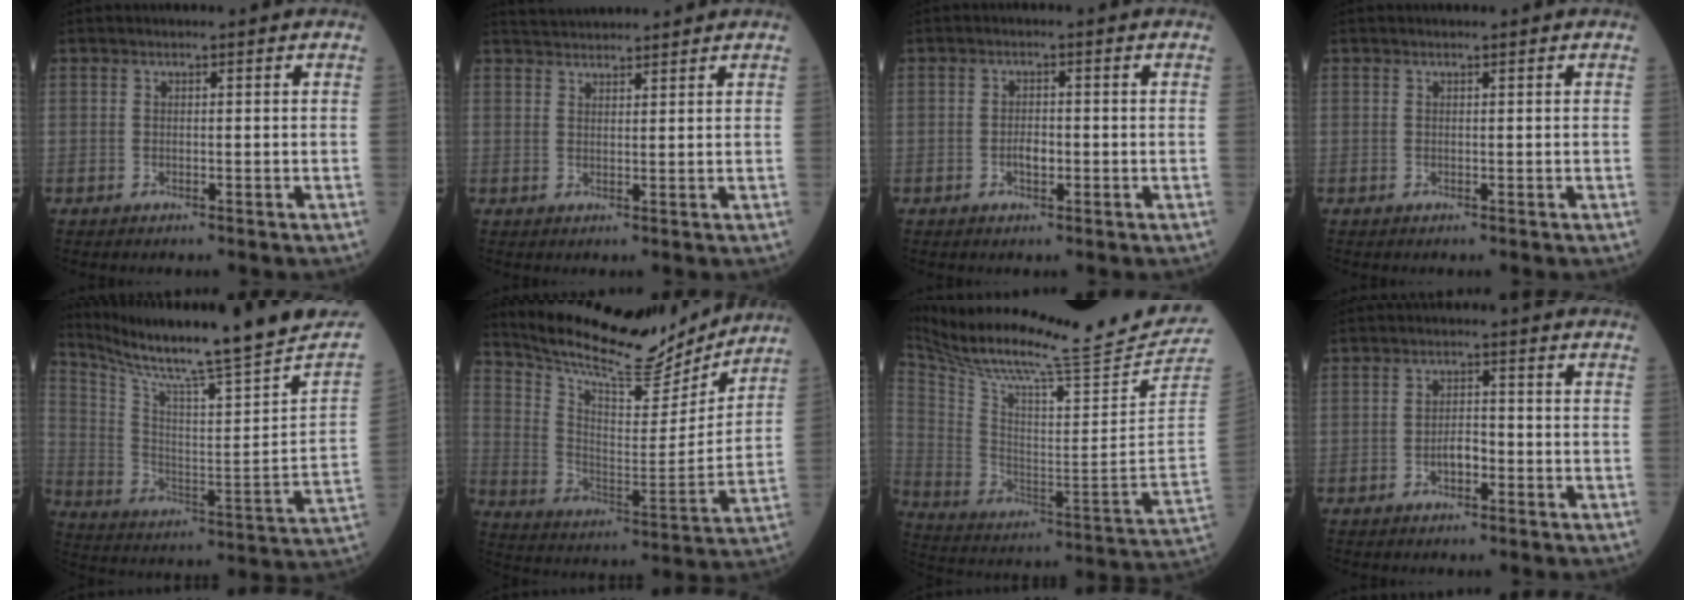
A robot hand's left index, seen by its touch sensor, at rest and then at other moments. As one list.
[{"total": 4.9, "force": [4.8, 0.3, 0.9], "torque": [-0.019, 0.032, 0.079]}, {"total": 2.1, "force": [-0.8, 0.9, 1.7], "torque": [-0.030, 0.000, -0.013]}, {"total": 0.0}, {"total": 22.1, "force": [19.2, -1.7, 10.8], "torque": [-0.186, -0.078, 0.282]}, {"total": 18.8, "force": [17.5, 3.3, 6.1], "torque": [-0.119, -0.027, 0.273]}, {"total": 26.5, "force": [24.2, -0.8, 10.7], "torque": [-0.207, -0.119, 0.360]}, {"total": 2.6, "force": [-1.3, 1.2, 2.0], "torque": [-0.033, 0.003, -0.024]}]